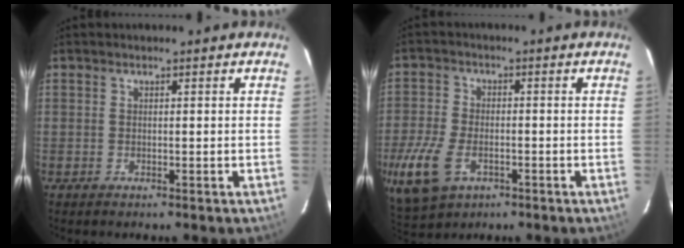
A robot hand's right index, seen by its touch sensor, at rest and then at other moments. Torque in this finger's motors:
{"motor_torque": [1.14, -0.46, 0.63, 0.14]}